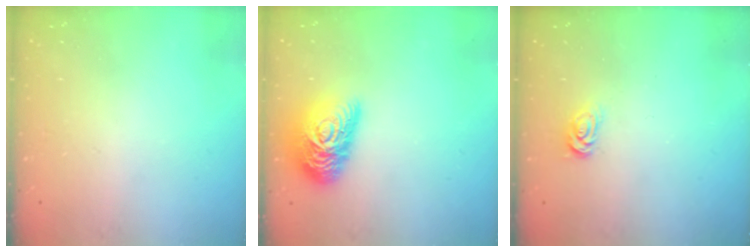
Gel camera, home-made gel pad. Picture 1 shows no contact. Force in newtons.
{"total": 16.1, "press": 16.1, "slide": 1.1}
{"total": 2.0, "press": 2.0, "slide": 0.3}